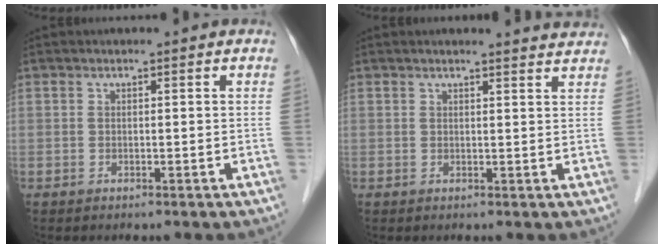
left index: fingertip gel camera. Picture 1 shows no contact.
{"total": 4.7, "force": [4.6, 0.0, 1.0], "torque": [-0.017, -0.003, 0.036]}